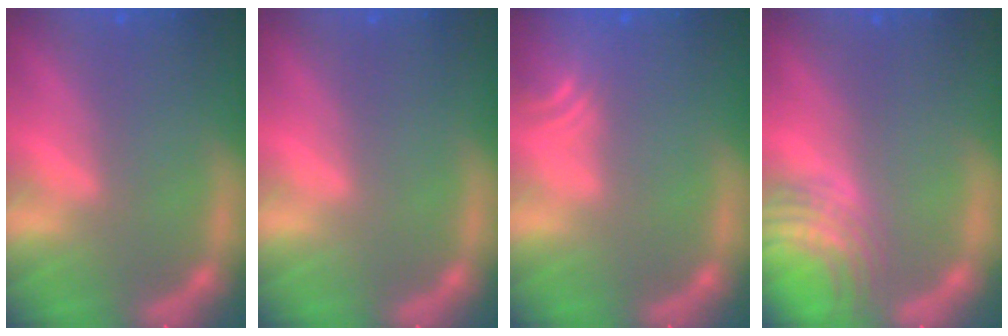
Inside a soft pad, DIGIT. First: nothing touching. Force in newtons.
{"total": 0.0}
{"total": 4.0}
{"total": 5.5}